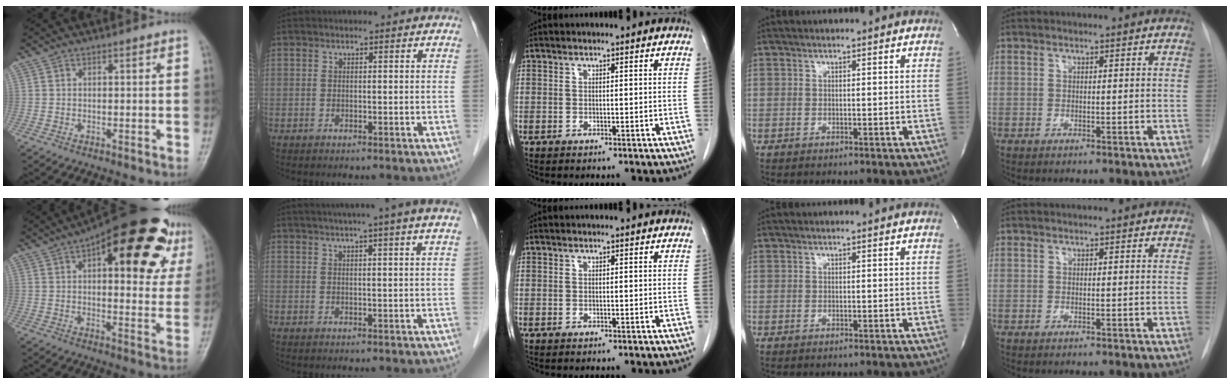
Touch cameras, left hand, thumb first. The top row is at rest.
{"thumb": {"total": 25.1, "force": [11.4, 10.2, 19.8], "torque": [-0.235, -0.002, 0.152]}, "index": {"total": 8.6, "force": [6.8, -1.6, 5.0], "torque": [-0.065, 0.020, 0.073]}}